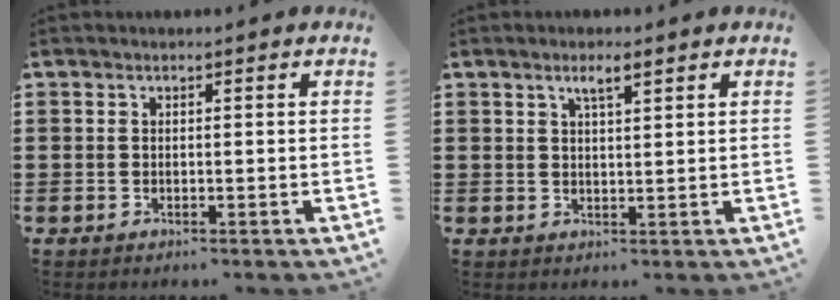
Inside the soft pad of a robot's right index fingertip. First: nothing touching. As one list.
[{"total": 2.4, "force": [1.4, 0.4, 1.9], "torque": [-0.039, 0.004, 0.023]}]